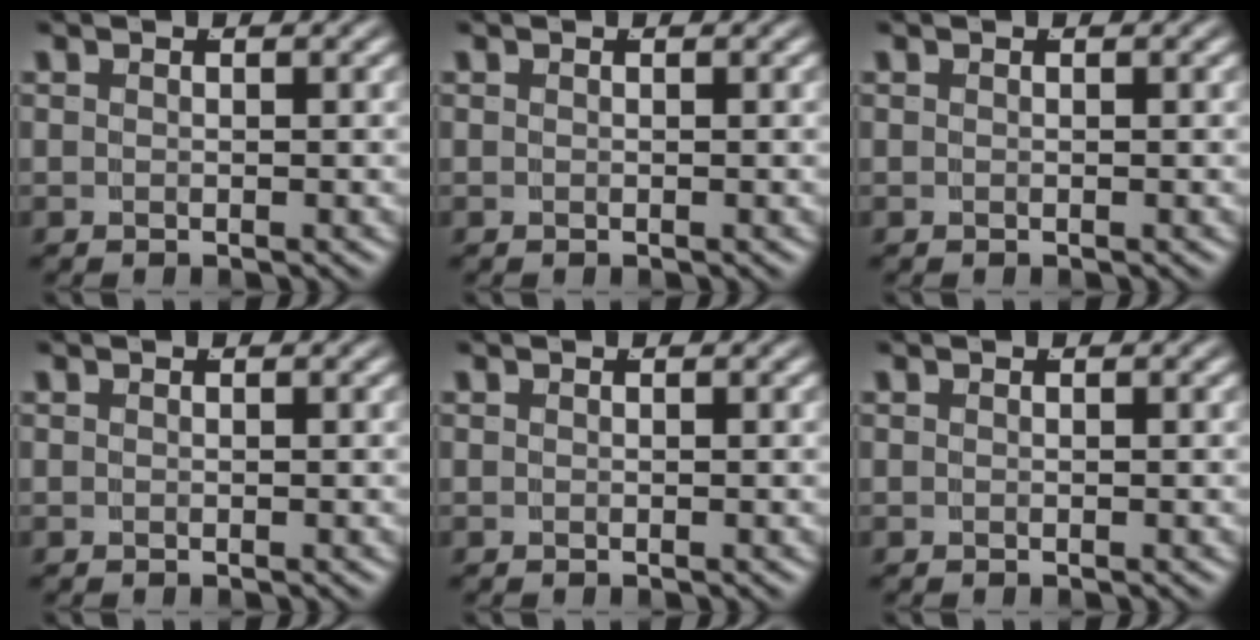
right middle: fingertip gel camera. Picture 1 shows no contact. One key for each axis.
{"total": 0.0}
{"total": 0.0}
{"total": 0.0}
{"total": 0.0}
{"total": 0.0}